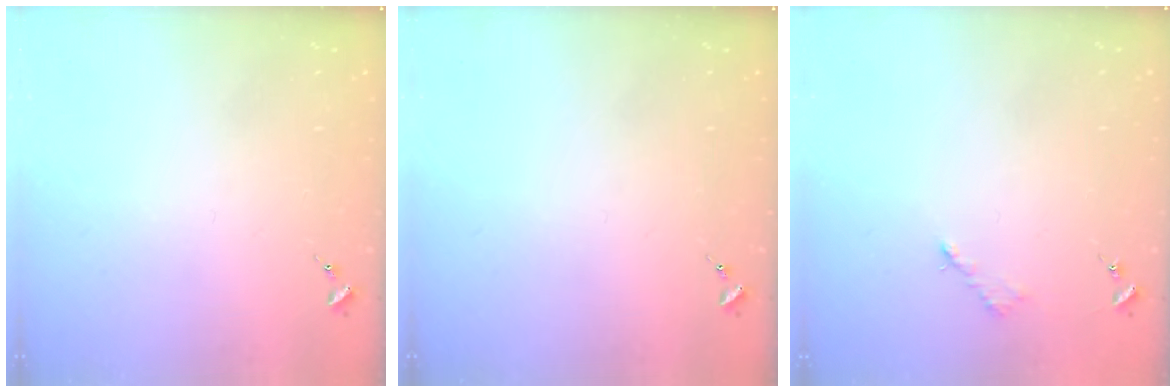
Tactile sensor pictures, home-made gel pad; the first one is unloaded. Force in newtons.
{"total": 0.0}
{"total": 2.6, "press": 2.6, "slide": 0.4}